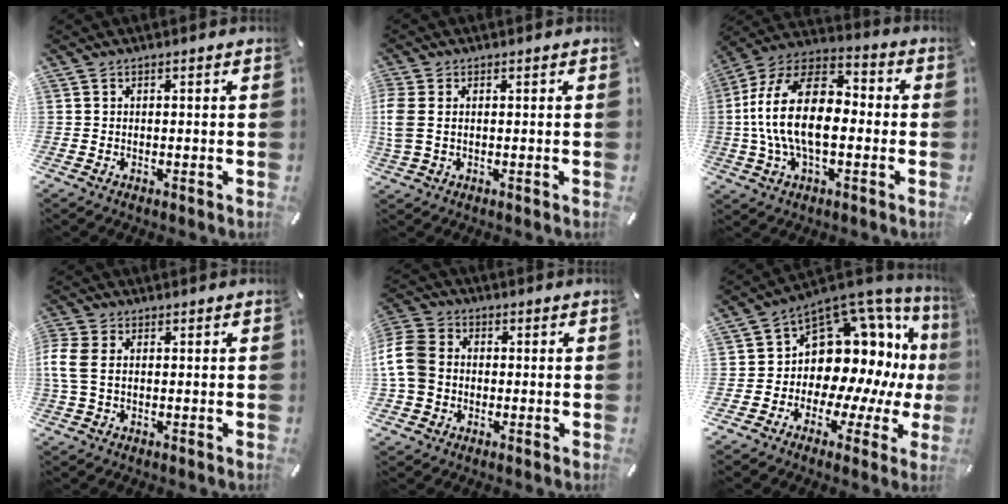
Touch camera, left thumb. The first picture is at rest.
{"total": 4.4, "force": [0.5, 2.6, 3.5], "torque": [-0.094, -0.005, 0.003]}
{"total": 19.1, "force": [-2.7, 11.3, 15.2], "torque": [-0.312, 0.022, -0.048]}
{"total": 5.7, "force": [0.5, 3.8, 4.3], "torque": [-0.115, -0.003, 0.003]}
{"total": 10.4, "force": [0.2, 8.8, 5.5], "torque": [-0.150, 0.012, 0.003]}
{"total": 15.3, "force": [4.8, 11.7, 8.7], "torque": [-0.122, -0.076, 0.100]}